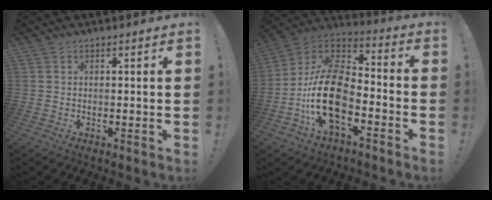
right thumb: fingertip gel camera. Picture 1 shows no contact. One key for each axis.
{"total": 21.0, "fx": -7.4, "fy": 11.8, "fz": 15.7, "tx": -0.311, "ty": 0.041, "tz": -0.118}